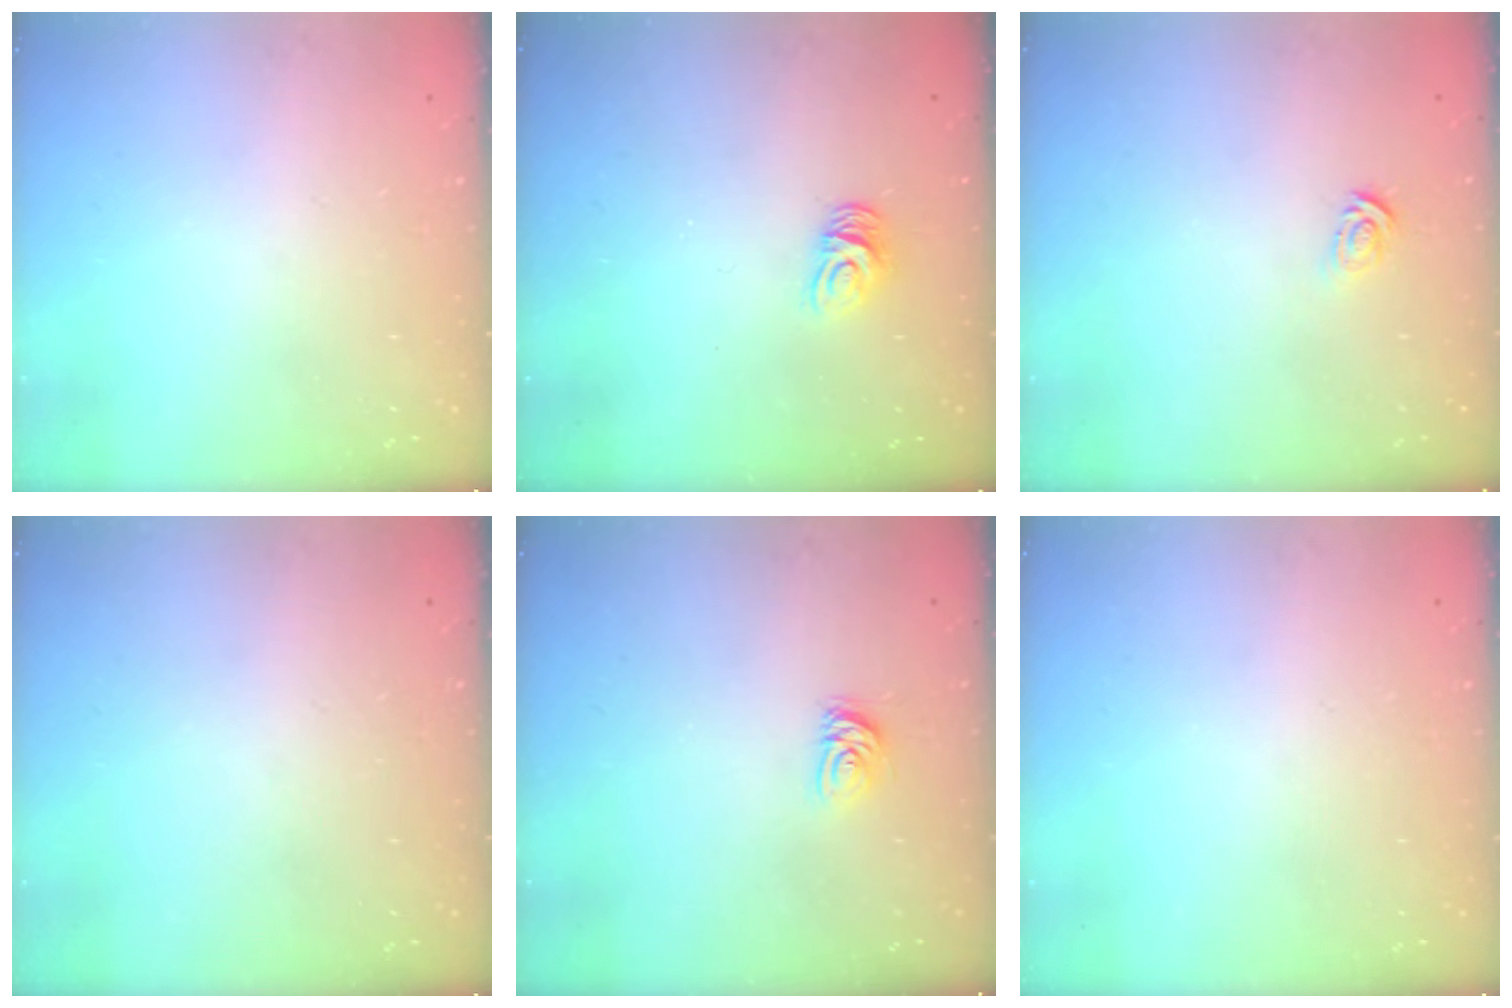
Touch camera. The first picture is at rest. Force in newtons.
{"total": 6.3, "press": 6.3, "slide": 0.2}
{"total": 2.8, "press": 2.8, "slide": 0.2}
{"total": 0.0}
{"total": 3.8, "press": 3.7, "slide": 0.5}
{"total": 0.0}